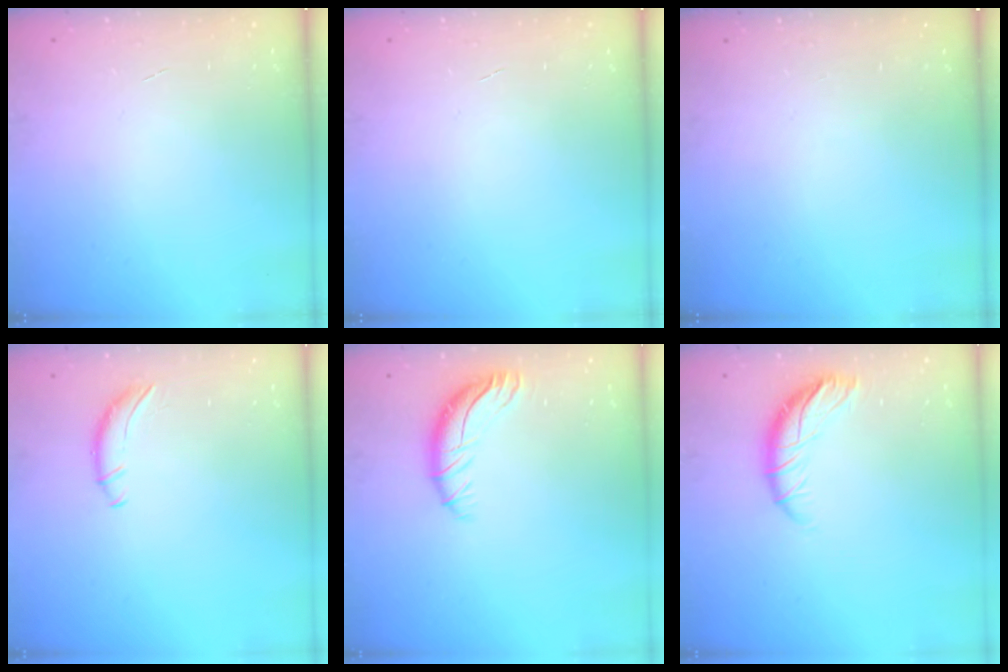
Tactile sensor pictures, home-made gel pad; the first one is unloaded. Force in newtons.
{"total": 0.0}
{"total": 0.0}
{"total": 0.0}
{"total": 9.3, "press": 9.2, "slide": 1.4}
{"total": 10.1, "press": 10.1, "slide": 0.5}